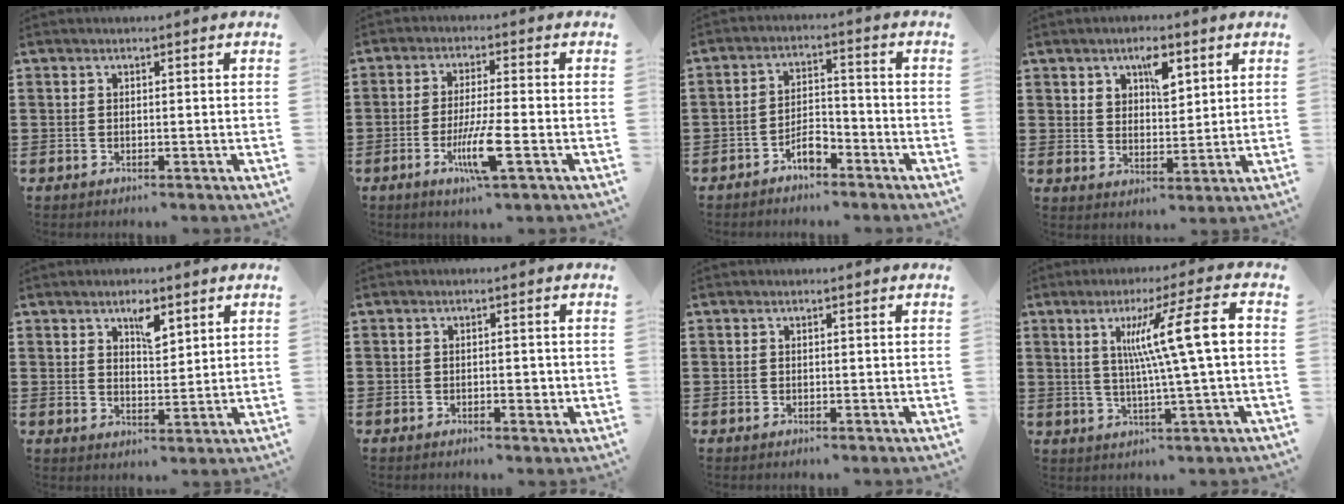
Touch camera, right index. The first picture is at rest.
{"total": 7.6, "force": [-2.8, 0.8, 7.0], "torque": [-0.139, -0.018, -0.052]}
{"total": 4.4, "force": [-3.3, 1.7, 2.4], "torque": [-0.041, 0.012, -0.062]}
{"total": 5.0, "force": [2.9, 2.6, 3.2], "torque": [-0.049, 0.001, 0.045]}
{"total": 4.0, "force": [2.5, 1.6, 2.7], "torque": [-0.035, -0.003, 0.039]}
{"total": 1.8, "force": [-0.6, 0.6, 1.6], "torque": [-0.028, 0.000, -0.011]}
{"total": 0.0}
{"total": 11.7, "force": [1.8, -0.2, 11.6], "torque": [-0.207, 0.002, 0.019]}